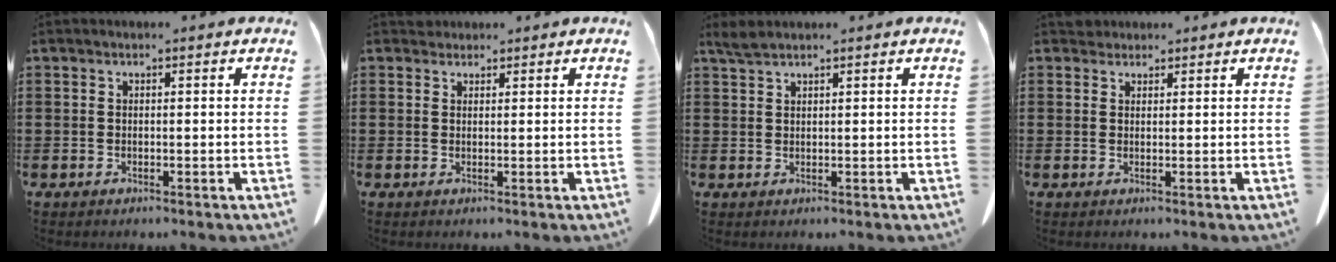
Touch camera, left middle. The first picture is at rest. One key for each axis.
{"total": 1.4, "fx": 1.3, "fy": 0.6, "fz": 0.1, "tx": -0.006, "ty": 0.001, "tz": 0.027}
{"total": 1.7, "fx": 1.4, "fy": 0.2, "fz": 0.9, "tx": -0.022, "ty": -0.002, "tz": 0.028}
{"total": 1.5, "fx": 1.4, "fy": 0.7, "fz": 0.0, "tx": -0.006, "ty": 0.001, "tz": 0.029}